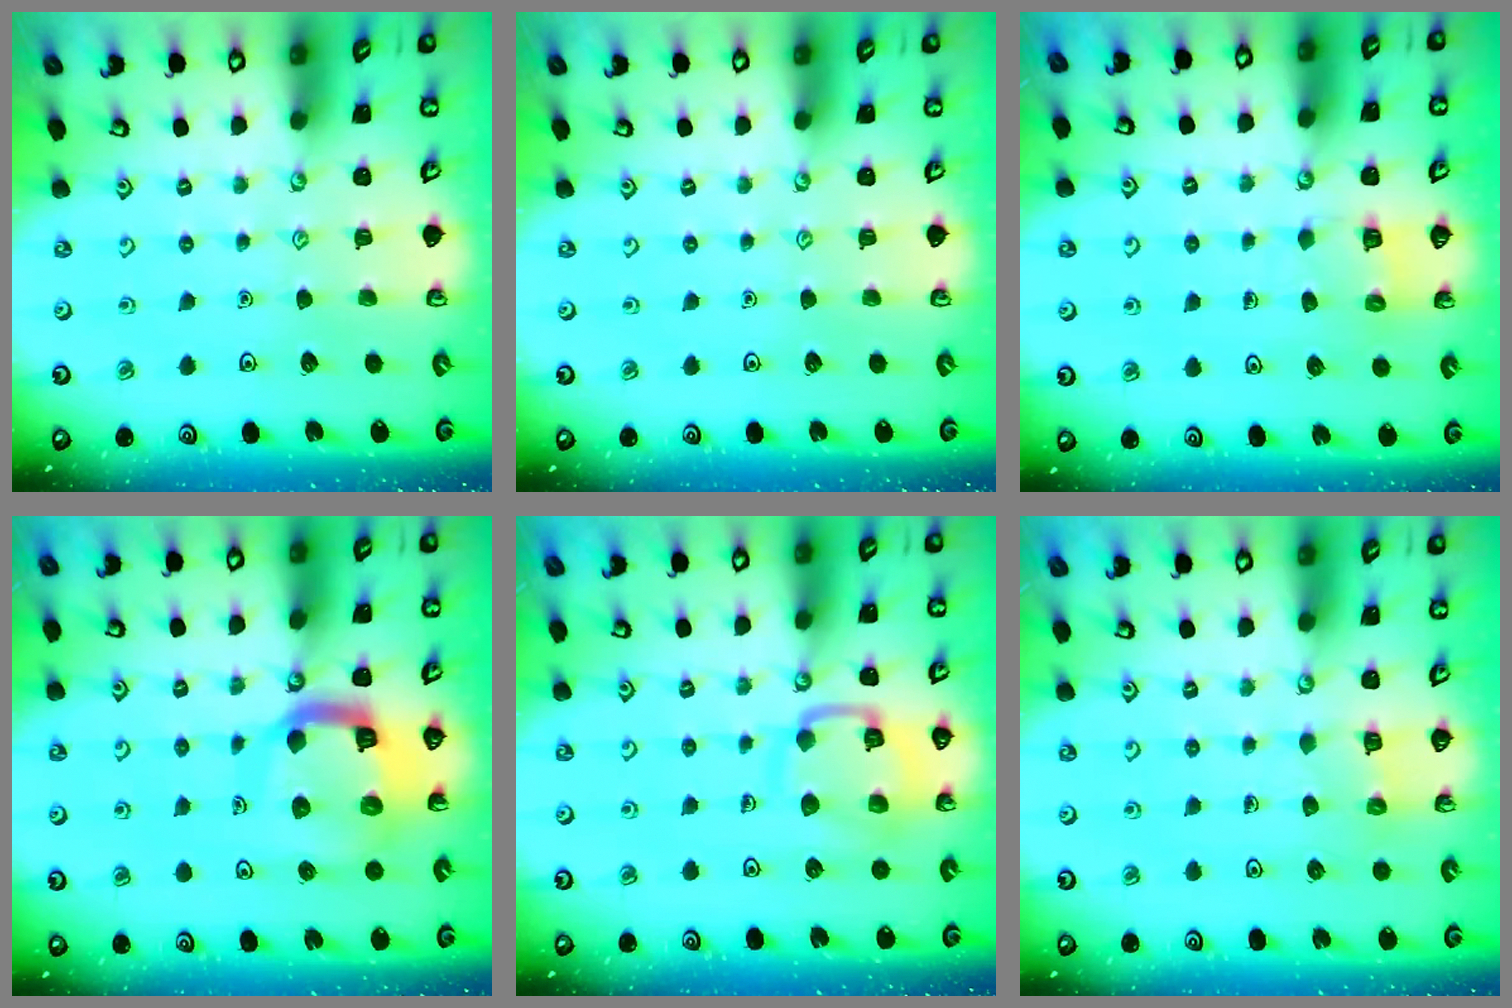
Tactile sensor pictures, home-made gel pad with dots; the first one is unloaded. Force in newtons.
{"total": 0.0}
{"total": 4.7, "press": 4.7, "slide": 0.4}
{"total": 12.1, "press": 12.0, "slide": 1.4}
{"total": 13.0, "press": 13.0, "slide": 1.4}
{"total": 4.4, "press": 4.4, "slide": 0.3}